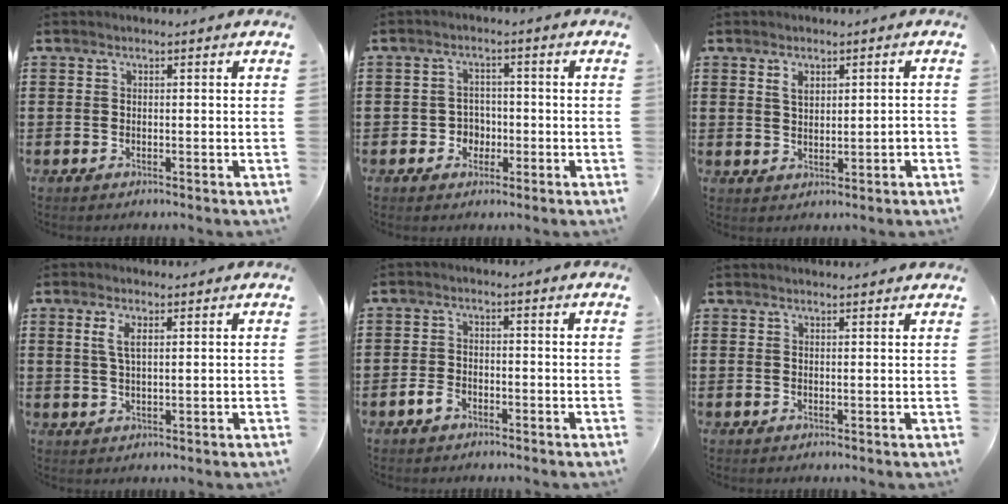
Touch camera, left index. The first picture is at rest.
{"total": 3.0, "force": [-1.1, 2.6, 1.1], "torque": [-0.028, 0.004, -0.026]}
{"total": 2.5, "force": [1.0, 1.2, 1.9], "torque": [-0.032, 0.002, 0.016]}
{"total": 3.5, "force": [1.5, 1.3, 2.9], "torque": [-0.062, 0.006, 0.025]}
{"total": 2.5, "force": [-1.6, 1.5, 1.3], "torque": [-0.033, 0.002, -0.034]}
{"total": 1.3, "force": [1.3, 0.0, 0.3], "torque": [-0.007, -0.001, 0.026]}